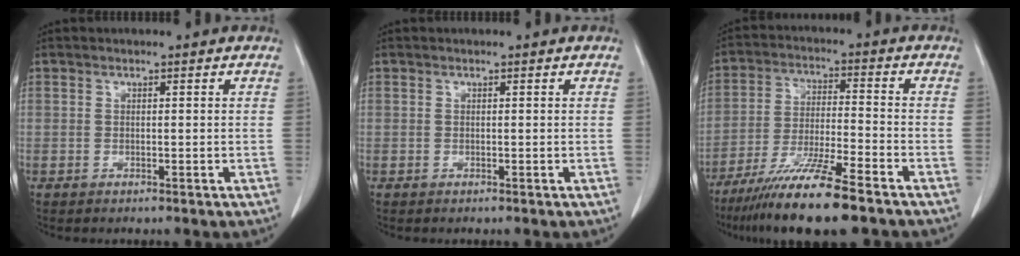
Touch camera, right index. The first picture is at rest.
{"total": 0.0}
{"total": 12.9, "force": [-9.4, 0.1, 8.9], "torque": [-0.163, -0.038, -0.165]}